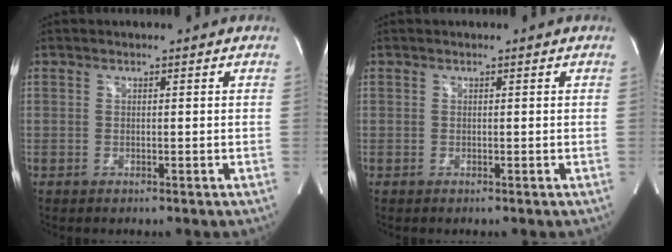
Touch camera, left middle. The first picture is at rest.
{"total": 0.0}